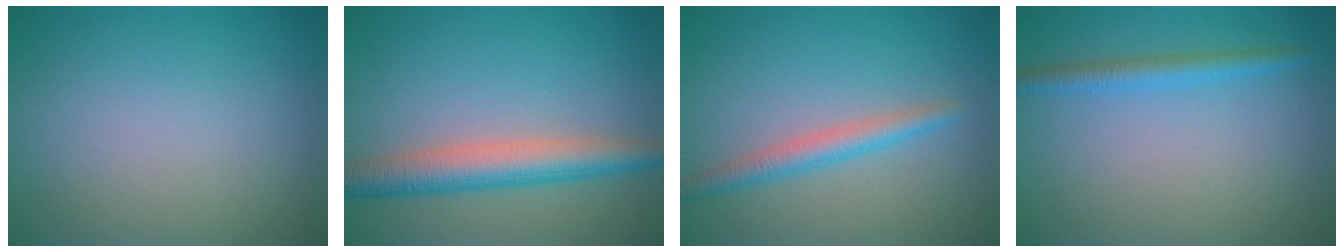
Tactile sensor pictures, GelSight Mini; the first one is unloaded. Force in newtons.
{"total": 5.0, "press": 5.0, "slide": 0.1}
{"total": 2.5, "press": 2.5, "slide": 0.0}
{"total": 2.0, "press": 2.0, "slide": 0.2}